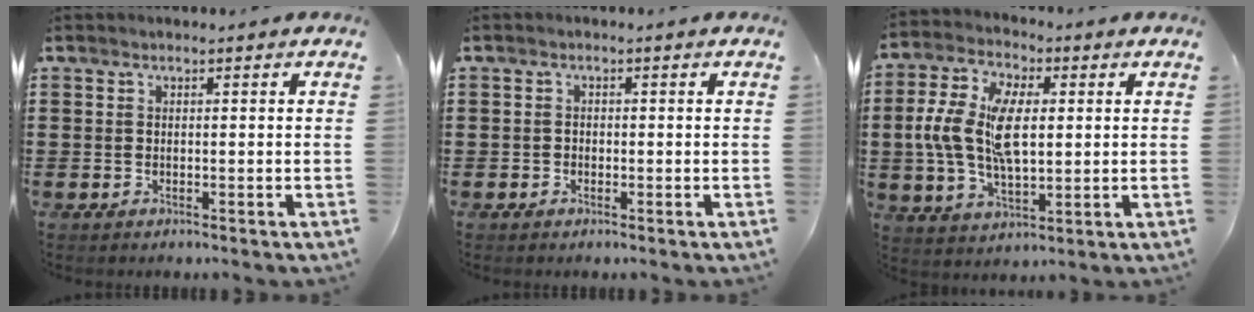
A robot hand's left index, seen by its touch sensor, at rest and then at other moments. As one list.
[{"total": 0.7, "force": [-0.6, 0.4, 0.0], "torque": [-0.003, 0.002, -0.013]}, {"total": 11.8, "force": [1.0, 6.0, 10.2], "torque": [-0.222, 0.008, 0.013]}]